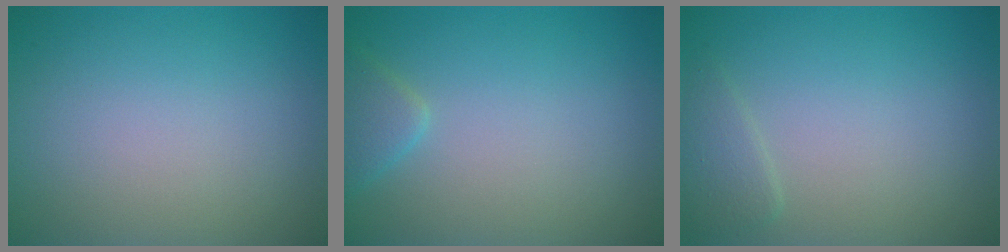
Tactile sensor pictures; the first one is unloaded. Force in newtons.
{"total": 1.8, "press": 1.8, "slide": 0.1}
{"total": 1.4, "press": 1.3, "slide": 0.1}